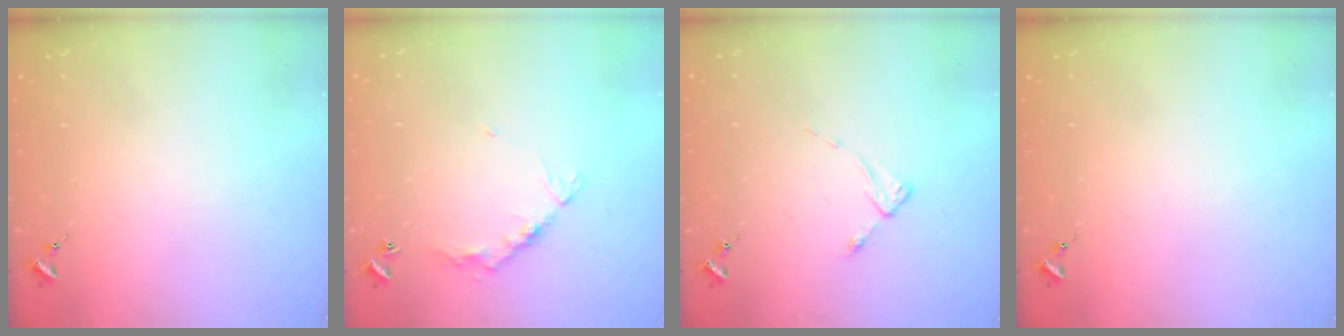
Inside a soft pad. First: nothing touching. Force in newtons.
{"total": 8.1, "press": 8.1, "slide": 0.7}
{"total": 2.4, "press": 2.4, "slide": 0.3}
{"total": 0.0}